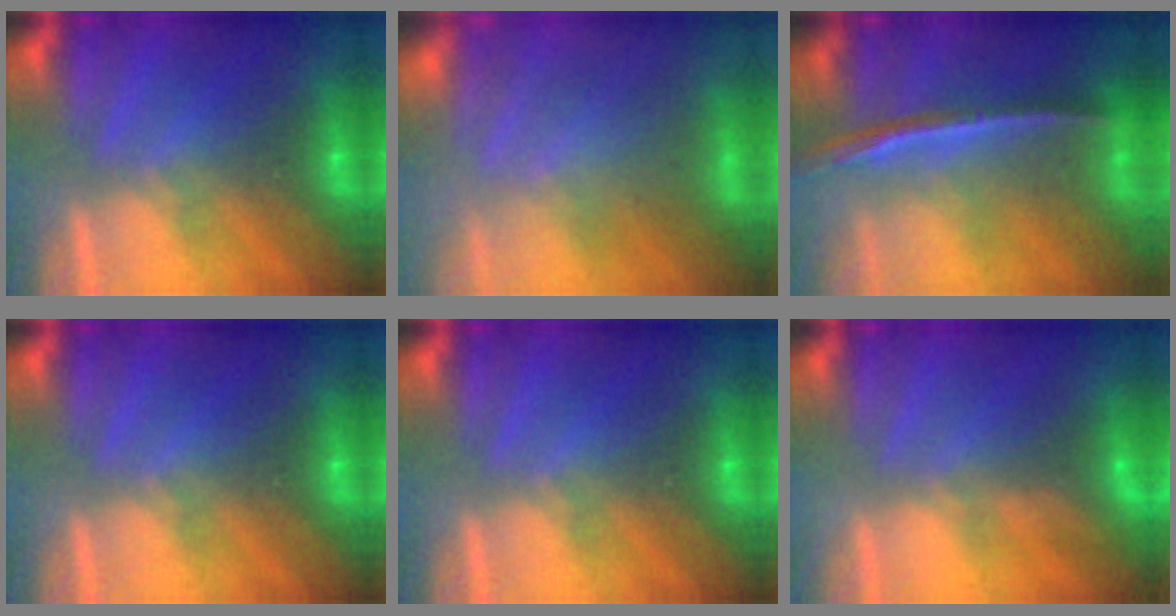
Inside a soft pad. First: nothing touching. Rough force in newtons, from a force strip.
{"total": 4.1}
{"total": 1.3}
{"total": 0.0}
{"total": 0.0}
{"total": 3.4}